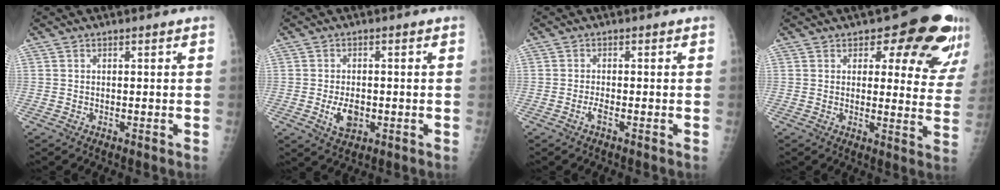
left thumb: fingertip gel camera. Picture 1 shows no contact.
{"total": 4.9, "force": [-1.4, 2.9, 3.7], "torque": [-0.062, 0.000, -0.020]}
{"total": 1.4, "force": [-0.7, 0.3, 1.2], "torque": [-0.025, -0.001, -0.018]}
{"total": 15.5, "force": [9.6, 6.8, 10.1], "torque": [-0.065, -0.054, 0.097]}